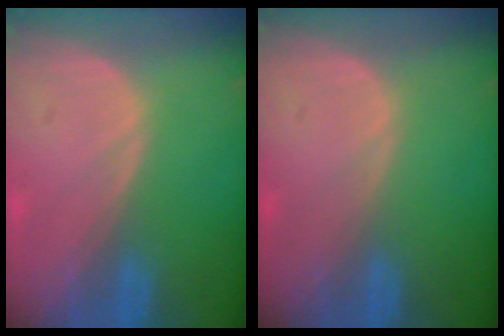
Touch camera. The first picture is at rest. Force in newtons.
{"total": 0.0}